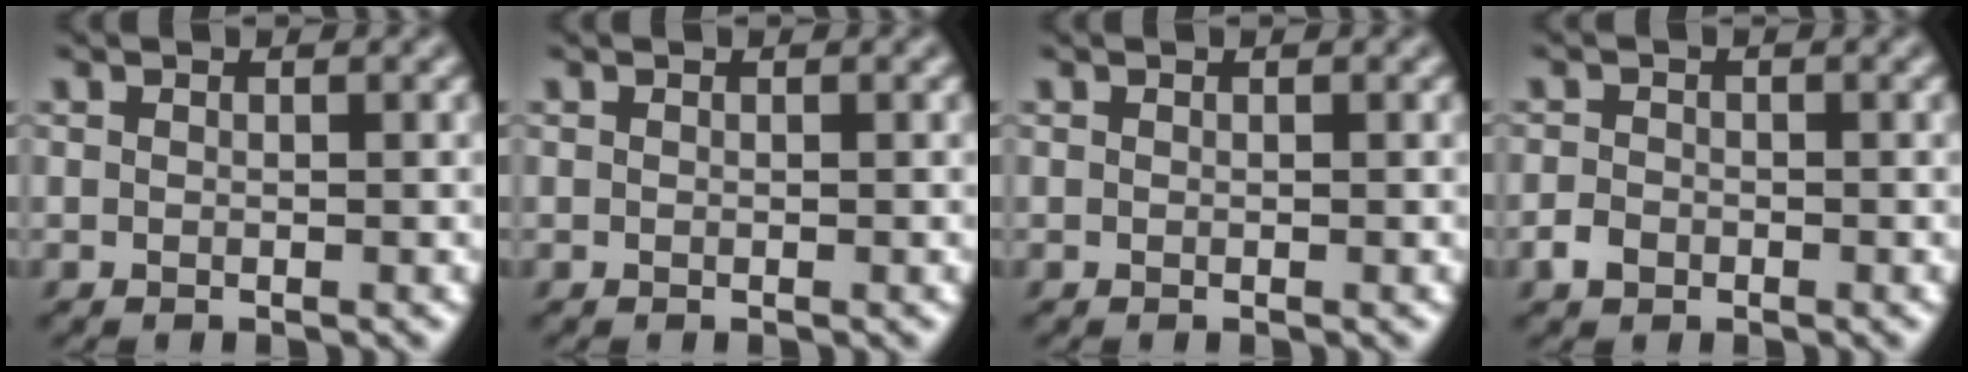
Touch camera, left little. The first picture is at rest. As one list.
[{"total": 0.0}, {"total": 0.0}, {"total": 1.5, "force": [-0.9, 1.1, 0.6], "torque": [-0.009, 0.001, -0.022]}]